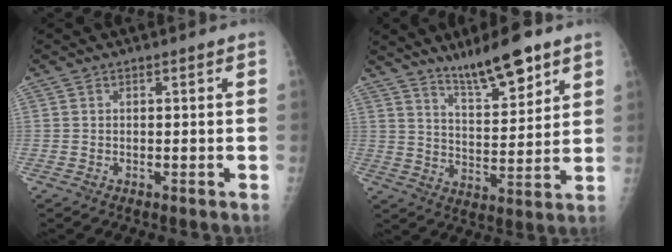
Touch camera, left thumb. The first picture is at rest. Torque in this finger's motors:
{"motor_torque": [0.01, 0.44, -0.13, -0.28, 0.08]}